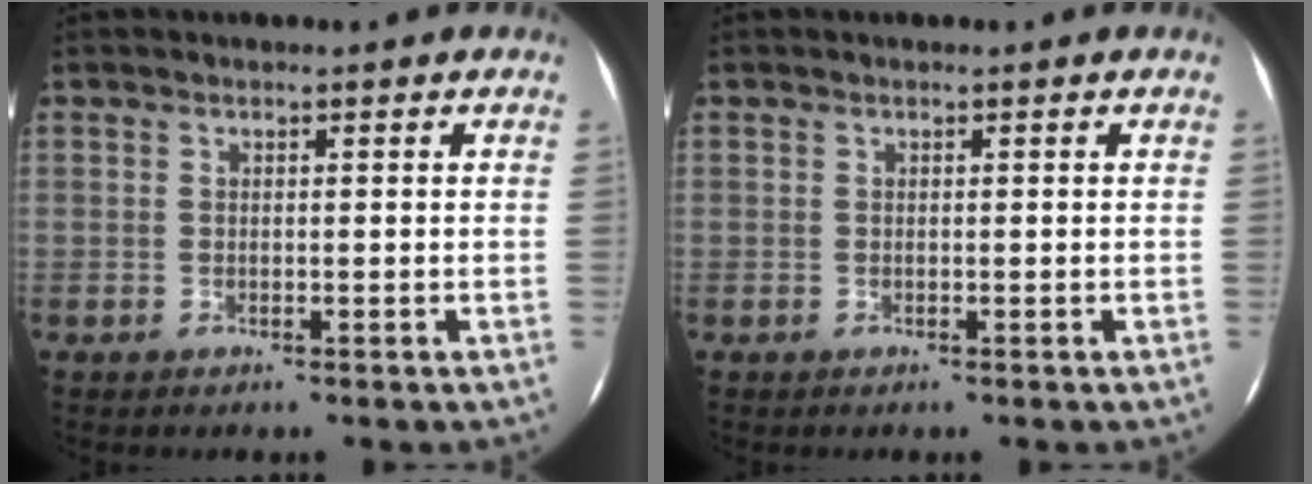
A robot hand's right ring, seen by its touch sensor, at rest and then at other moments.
{"total": 0.0}